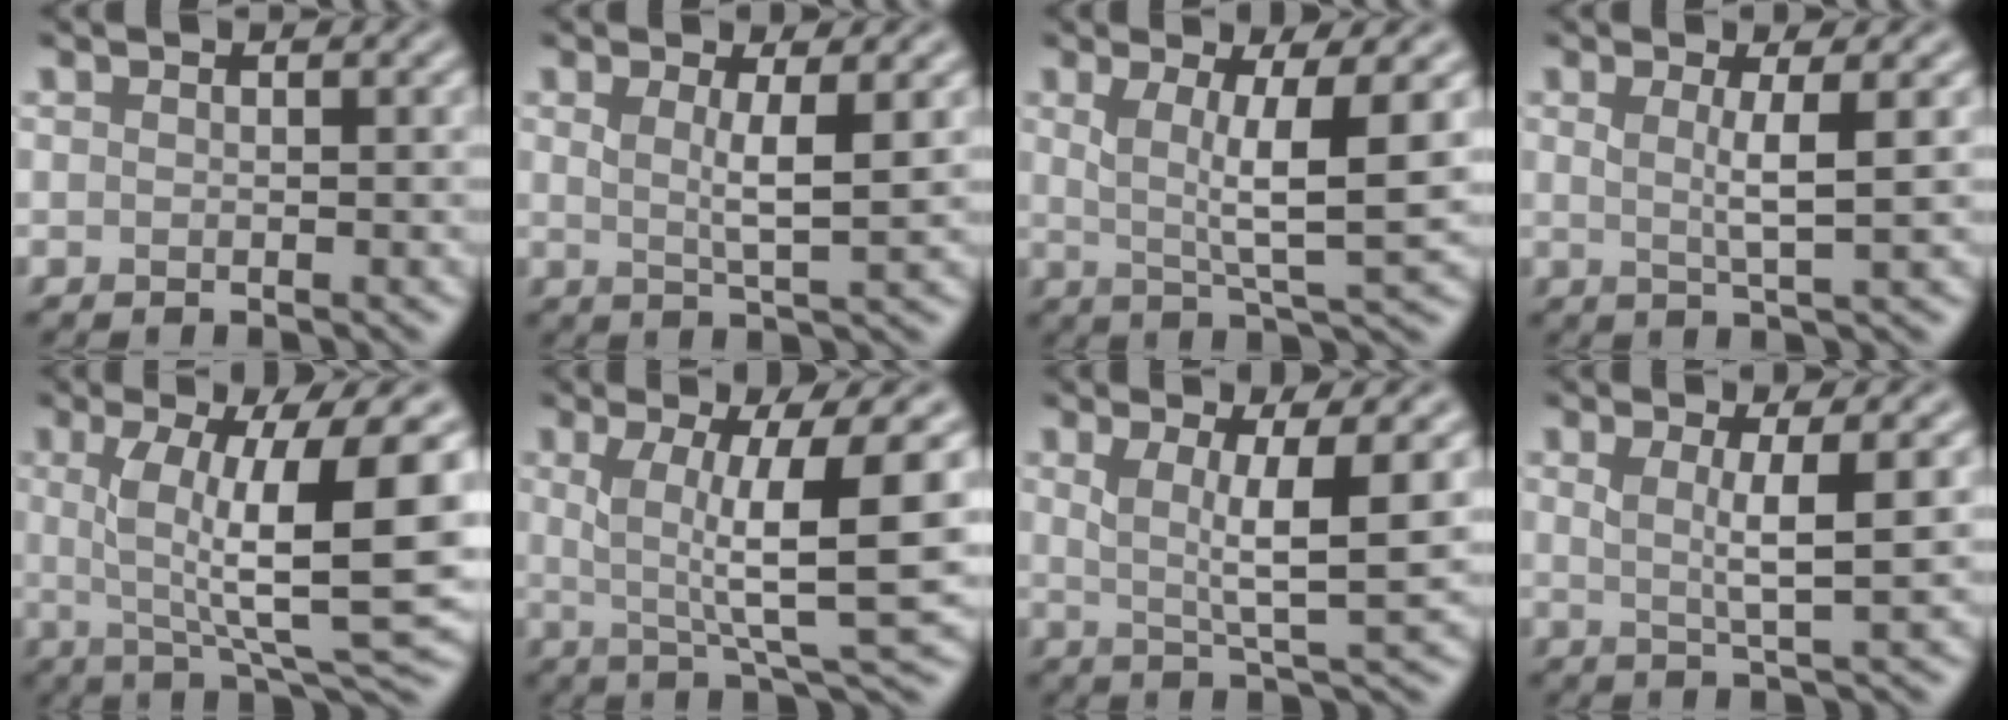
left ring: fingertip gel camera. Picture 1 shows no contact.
{"total": 3.0, "force": [0.9, 0.7, 2.8], "torque": [-0.045, -0.007, 0.015]}
{"total": 5.9, "force": [1.2, 1.2, 5.7], "torque": [-0.101, -0.008, 0.023]}
{"total": 2.8, "force": [0.6, 0.6, 2.7], "torque": [-0.043, -0.005, 0.009]}
{"total": 11.0, "force": [1.3, 2.4, 10.6], "torque": [-0.166, -0.010, 0.026]}
{"total": 8.5, "force": [1.4, 1.6, 8.2], "torque": [-0.128, -0.010, 0.026]}
{"total": 5.3, "force": [1.2, 1.1, 5.0], "torque": [-0.090, -0.008, 0.023]}
{"total": 3.4, "force": [0.7, 0.8, 3.3], "torque": [-0.054, -0.006, 0.011]}